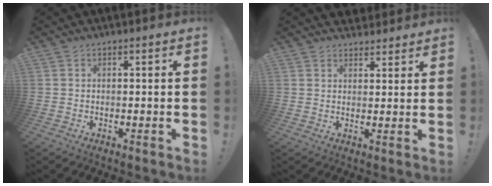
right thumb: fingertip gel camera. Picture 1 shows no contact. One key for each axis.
{"total": 3.1, "fx": 2.5, "fy": 1.8, "fz": 0.2, "tx": 0.006, "ty": -0.017, "tz": 0.046}